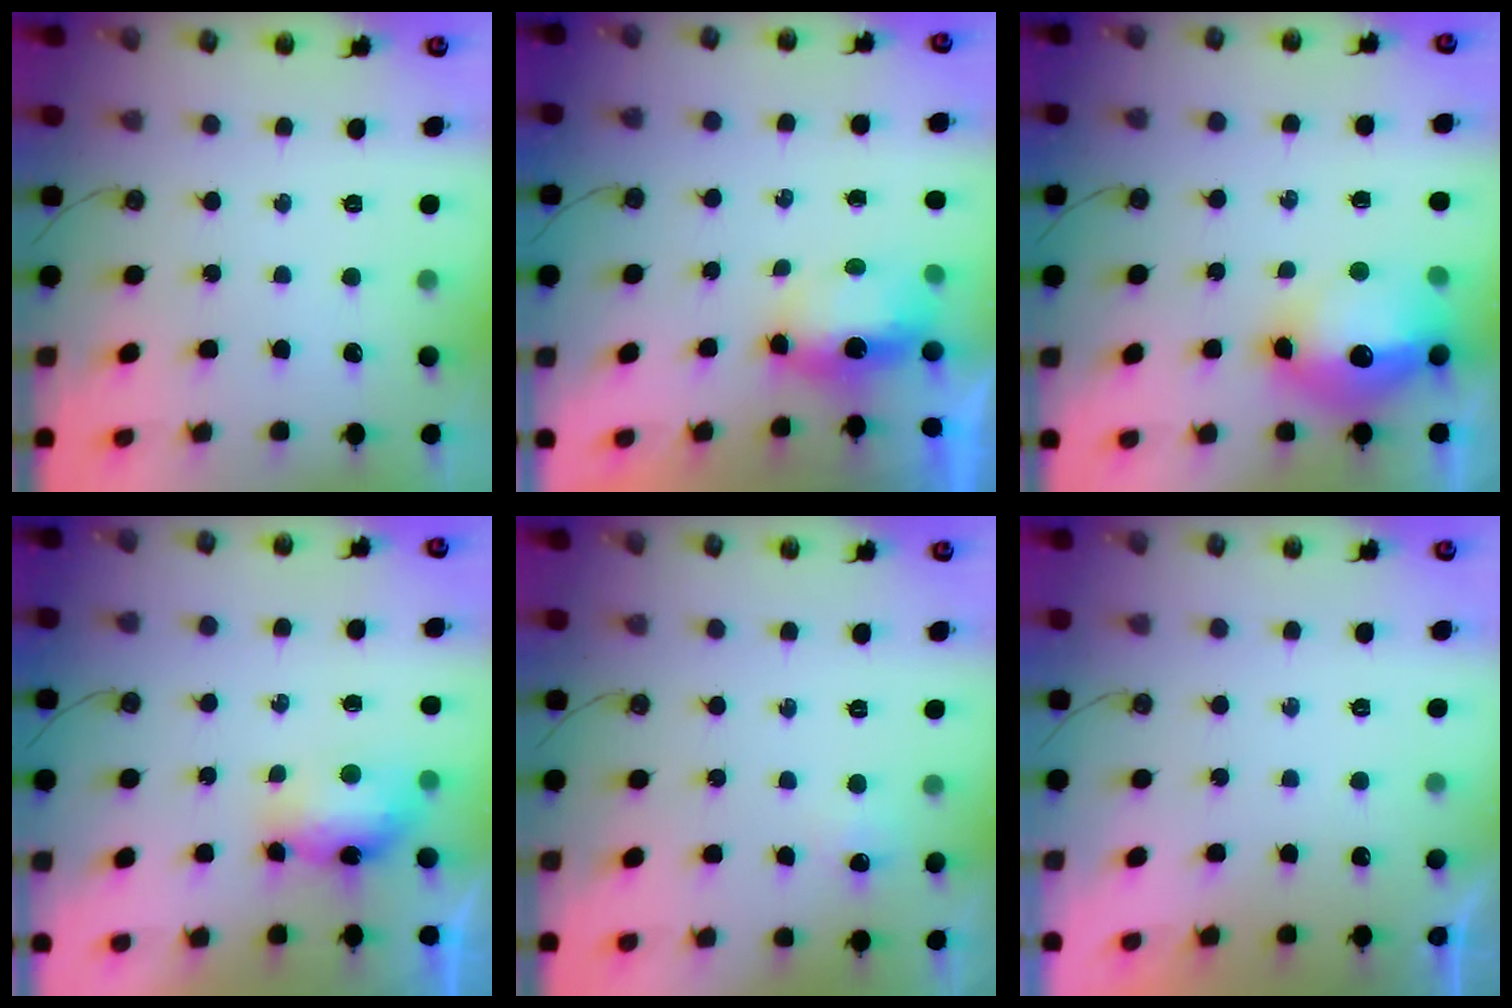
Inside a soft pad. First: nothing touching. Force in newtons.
{"total": 9.3, "press": 6.8, "slide": 6.3}
{"total": 16.4, "press": 16.3, "slide": 1.9}
{"total": 8.4, "press": 8.0, "slide": 2.8}
{"total": 5.4, "press": 5.4, "slide": 0.7}
{"total": 0.0}